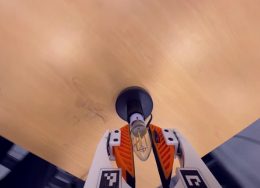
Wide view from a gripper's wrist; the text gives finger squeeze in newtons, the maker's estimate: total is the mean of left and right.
{"total": 12.0, "left": 11.3, "right": 12.7}